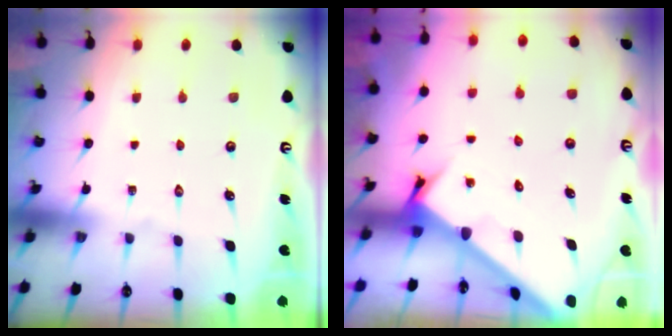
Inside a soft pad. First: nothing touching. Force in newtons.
{"total": 2.8, "press": 2.8, "slide": 0.2}